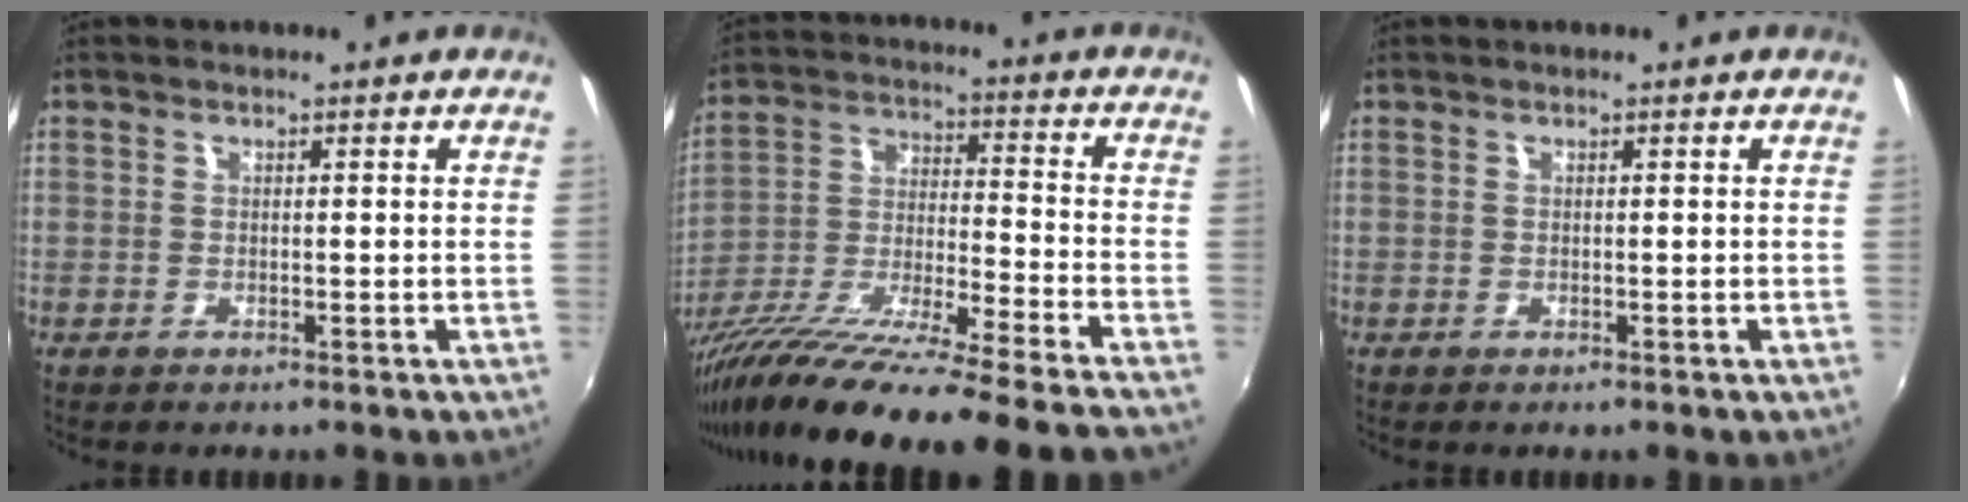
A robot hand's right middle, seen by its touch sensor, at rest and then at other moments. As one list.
[{"total": 25.2, "force": [-21.0, -1.8, 13.8], "torque": [-0.220, -0.065, -0.346]}, {"total": 0.0}]